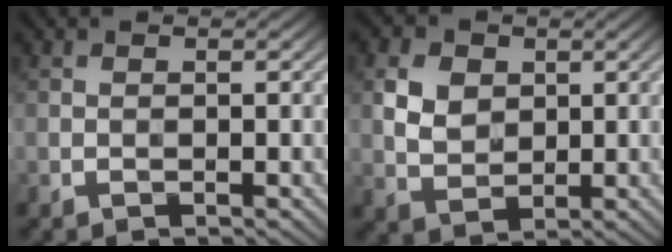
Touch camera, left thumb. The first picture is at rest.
{"total": 4.9, "force": [1.4, 3.8, 2.8], "torque": [-0.069, 0.000, 0.025]}